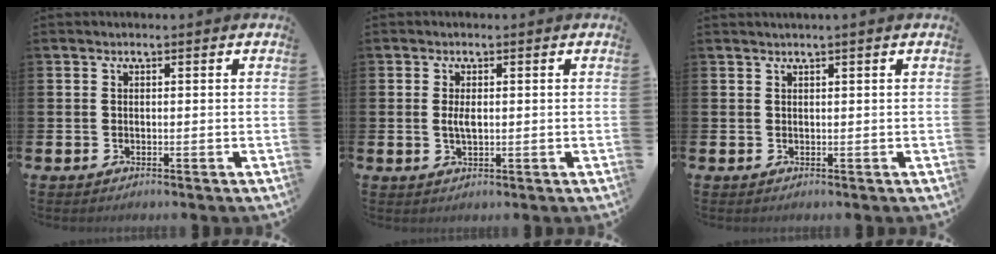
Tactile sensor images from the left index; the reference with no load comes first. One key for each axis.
{"total": 2.1, "fx": 0.2, "fy": 0.9, "fz": 1.9, "tx": -0.029, "ty": 0.000, "tz": 0.000}
{"total": 0.6, "fx": 0.4, "fy": -0.3, "fz": 0.3, "tx": -0.008, "ty": 0.001, "tz": 0.009}